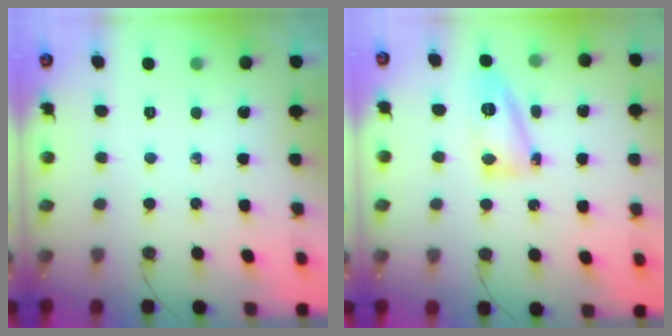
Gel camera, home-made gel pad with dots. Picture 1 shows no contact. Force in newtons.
{"total": 12.8, "press": 12.7, "slide": 1.3}